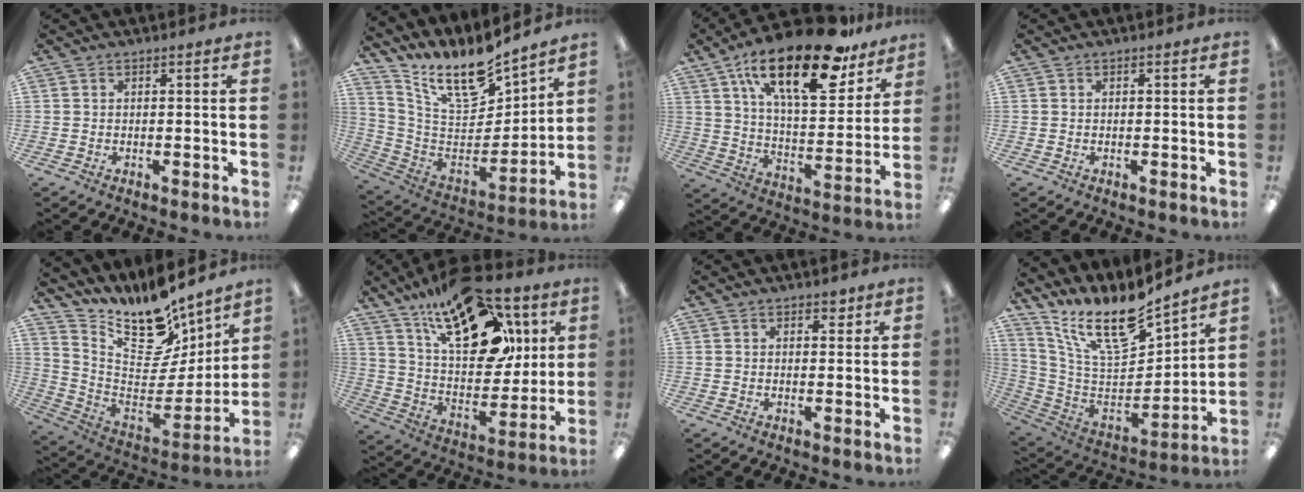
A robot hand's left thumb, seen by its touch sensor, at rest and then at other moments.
{"total": 15.9, "force": [12.3, 5.8, 8.3], "torque": [-0.163, -0.090, 0.217]}
{"total": 25.3, "force": [16.1, 9.8, 16.9], "torque": [-0.260, -0.091, 0.266]}
{"total": 0.0}
{"total": 16.4, "force": [13.0, 7.2, 7.0], "torque": [-0.114, -0.114, 0.228]}
{"total": 26.0, "force": [14.4, 12.6, 17.6], "torque": [-0.267, -0.071, 0.249]}
{"total": 2.1, "force": [1.4, 1.2, 0.9], "torque": [-0.003, -0.003, 0.022]}
{"total": 18.3, "force": [13.4, 6.1, 10.9], "torque": [-0.213, -0.093, 0.238]}